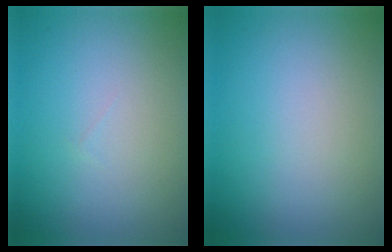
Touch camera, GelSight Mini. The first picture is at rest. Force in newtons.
{"total": 0.0}